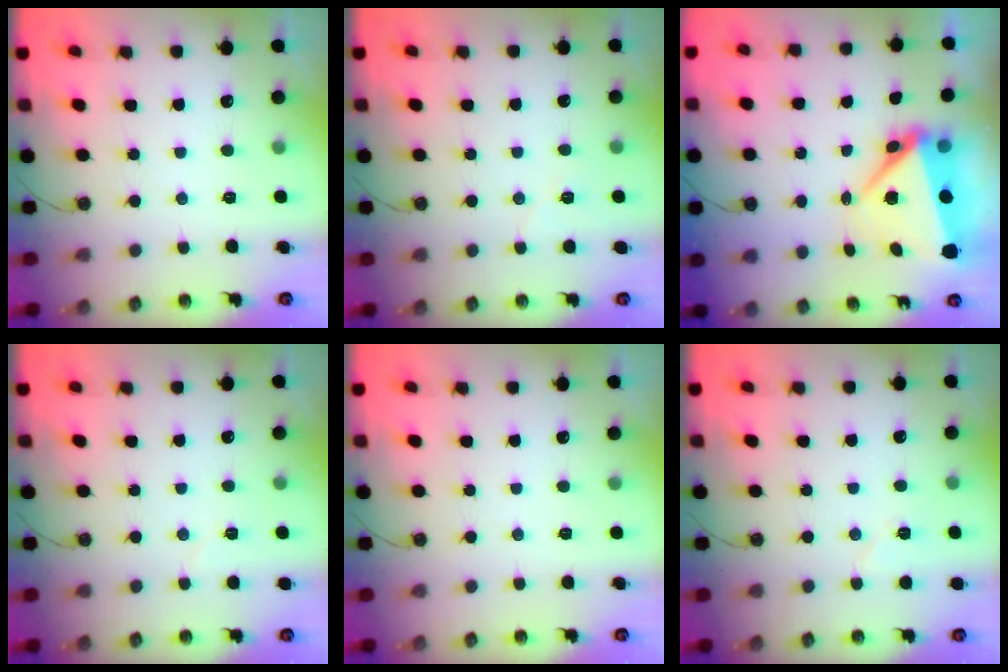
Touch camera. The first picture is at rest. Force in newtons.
{"total": 5.2, "press": 4.6, "slide": 2.4}
{"total": 11.2, "press": 7.8, "slide": 8.0}
{"total": 2.9, "press": 2.7, "slide": 1.1}
{"total": 0.0}
{"total": 5.0, "press": 4.4, "slide": 2.3}